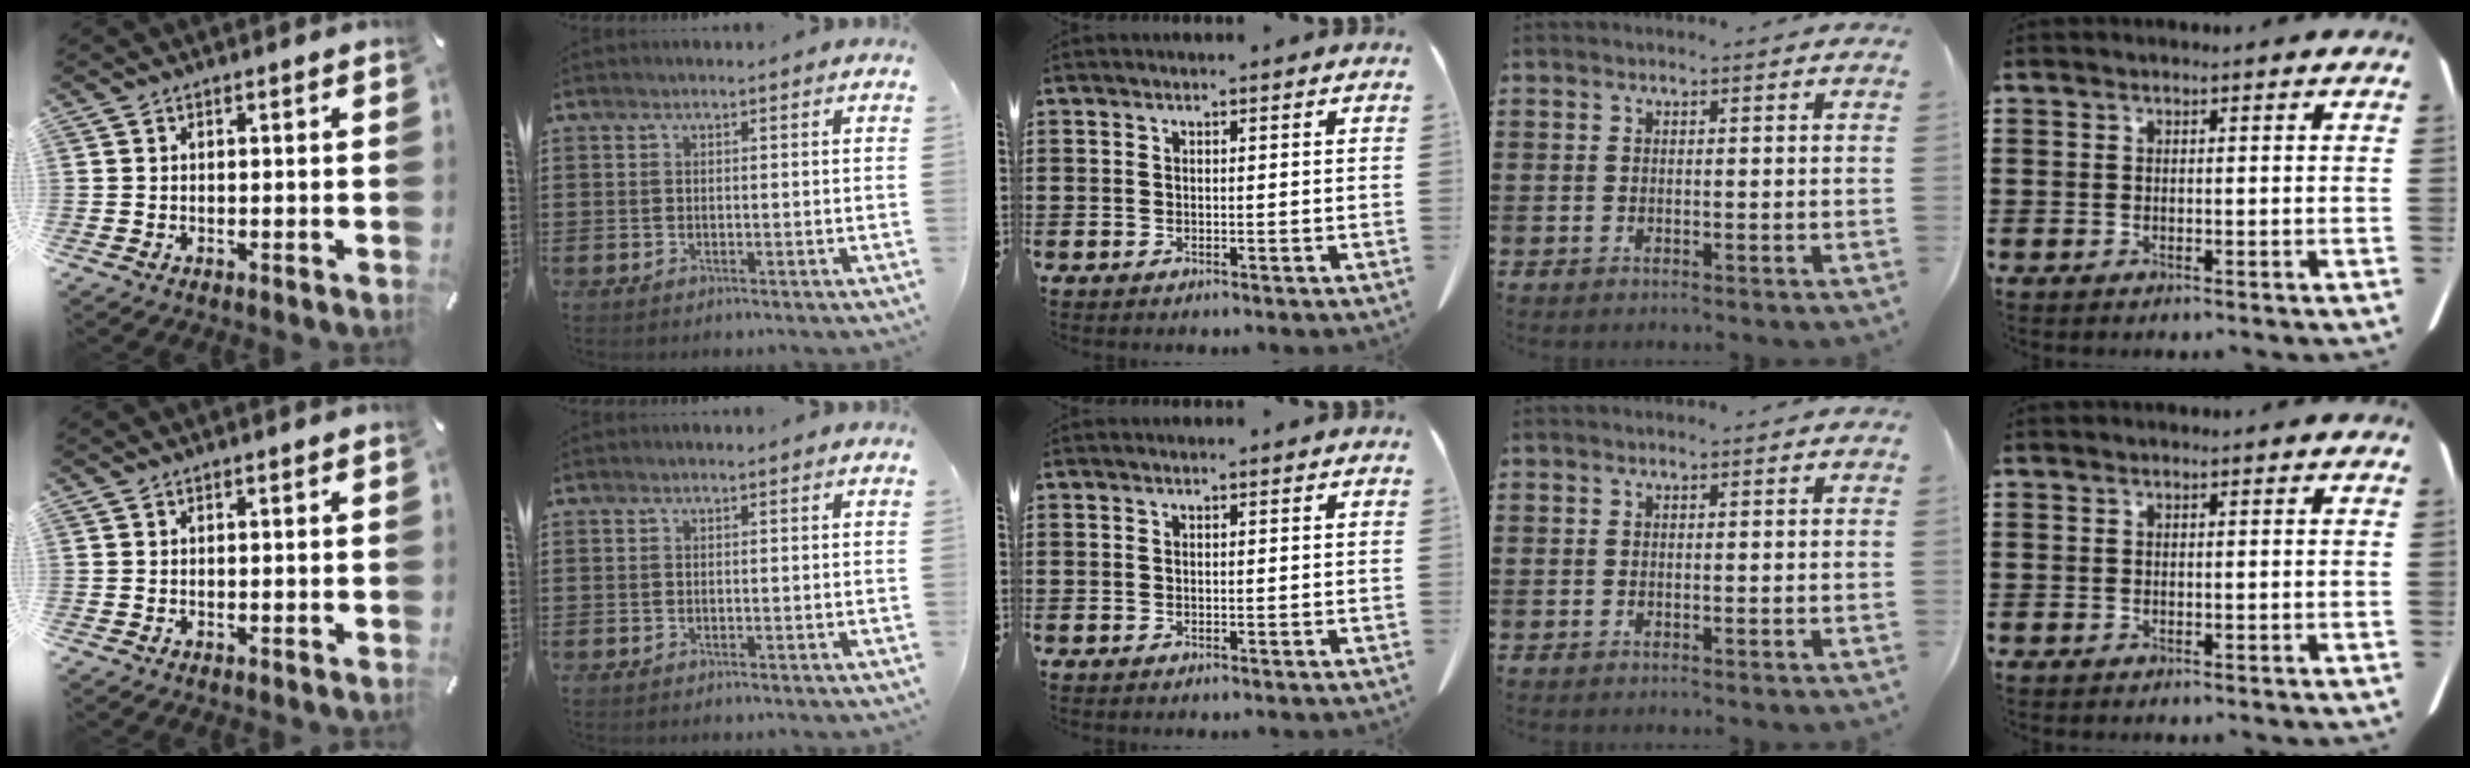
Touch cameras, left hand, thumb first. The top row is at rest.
{}